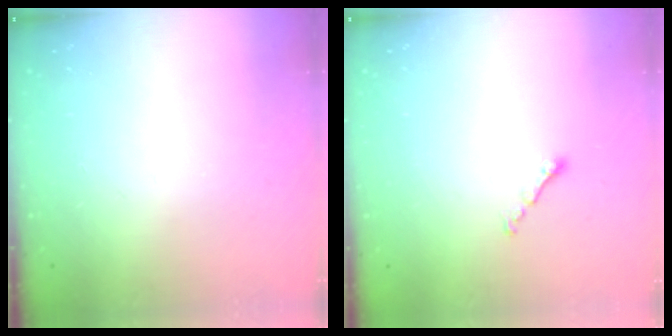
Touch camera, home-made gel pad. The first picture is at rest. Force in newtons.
{"total": 0.8, "press": 0.6, "slide": 0.4}